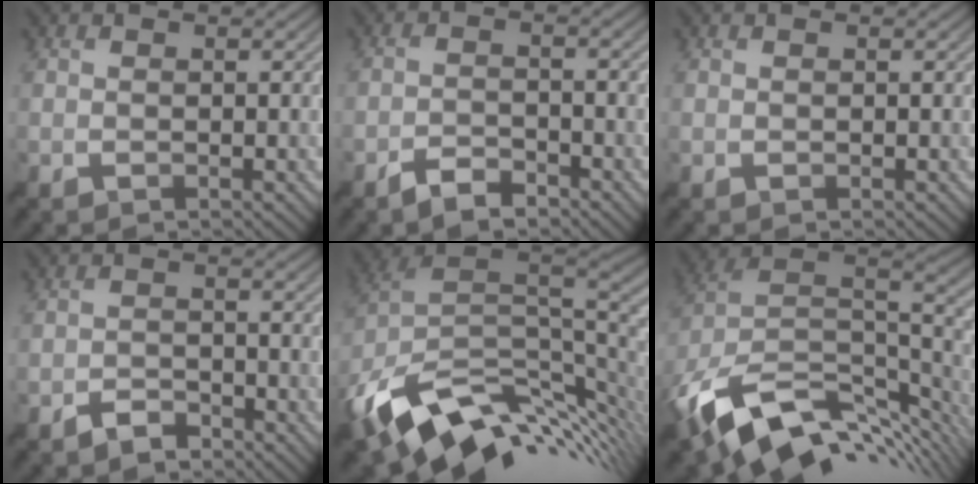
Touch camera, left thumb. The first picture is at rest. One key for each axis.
{"total": 3.3, "fx": -2.8, "fy": 1.0, "fz": 1.4, "tx": -0.022, "ty": 0.001, "tz": -0.059}
{"total": 0.0}
{"total": 2.5, "fx": -2.2, "fy": 0.9, "fz": 0.7, "tx": -0.006, "ty": 0.003, "tz": -0.046}
{"total": 15.4, "fx": -4.2, "fy": 9.5, "fz": 11.4, "tx": -0.250, "ty": -0.031, "tz": -0.057}
{"total": 15.3, "fx": -6.0, "fy": 8.9, "fz": 10.9, "tx": -0.238, "ty": -0.020, "tz": -0.096}